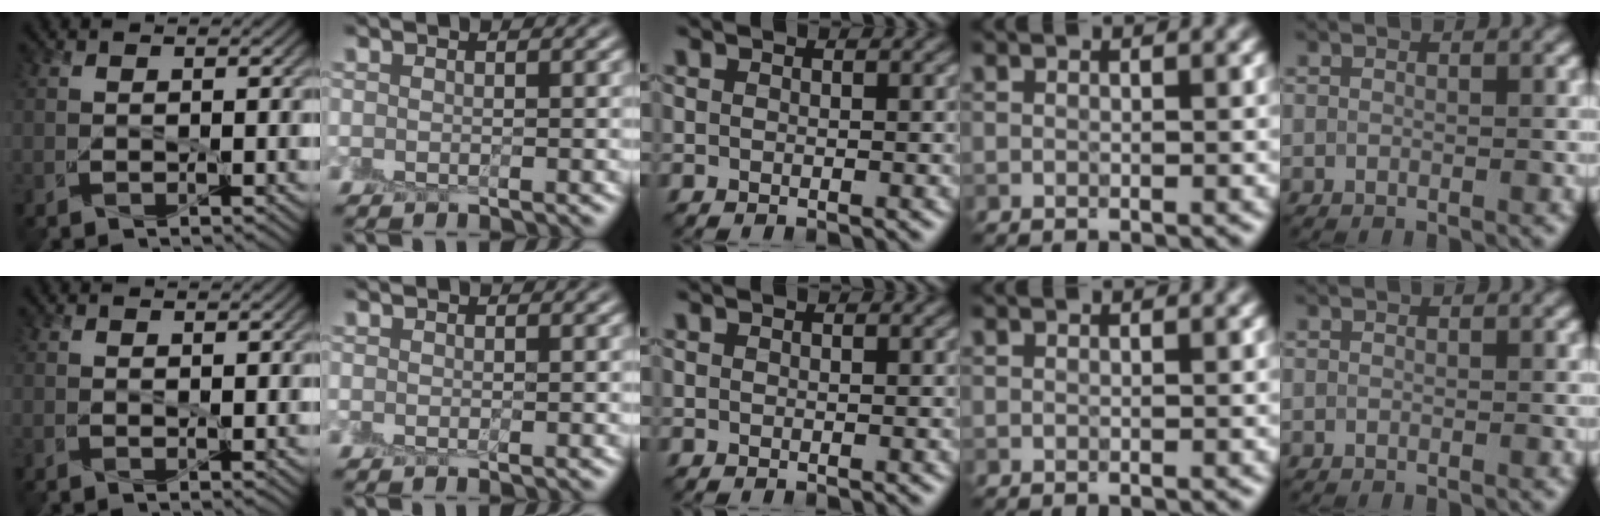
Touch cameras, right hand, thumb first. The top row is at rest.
{"thumb": {"total": 0.8, "force": [0.6, -0.1, 0.4], "torque": [-0.009, 0.003, 0.013]}}